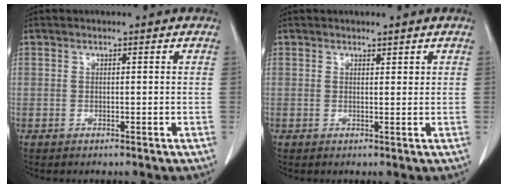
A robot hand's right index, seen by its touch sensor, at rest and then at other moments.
{"total": 0.5, "force": [0.5, 0.1, 0.1], "torque": [-0.005, -0.004, 0.008]}